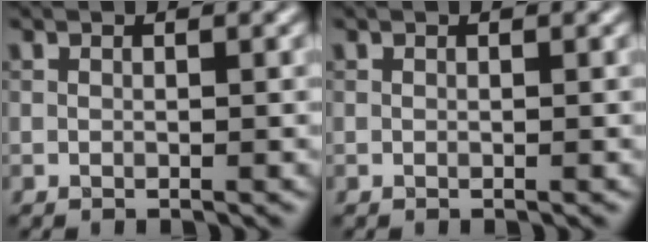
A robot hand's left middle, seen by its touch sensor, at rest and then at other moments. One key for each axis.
{"total": 0.0}